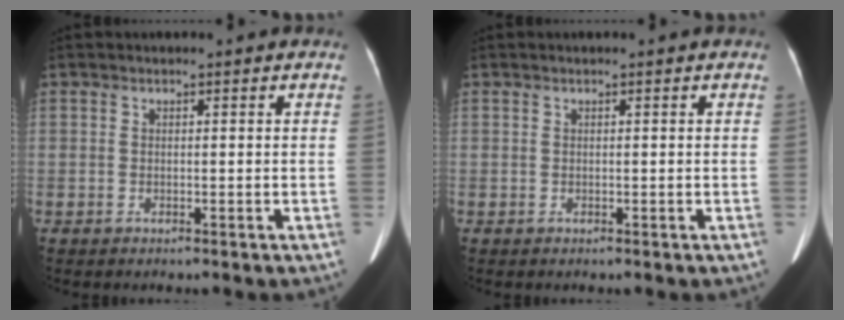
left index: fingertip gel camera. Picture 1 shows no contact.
{"total": 0.0}